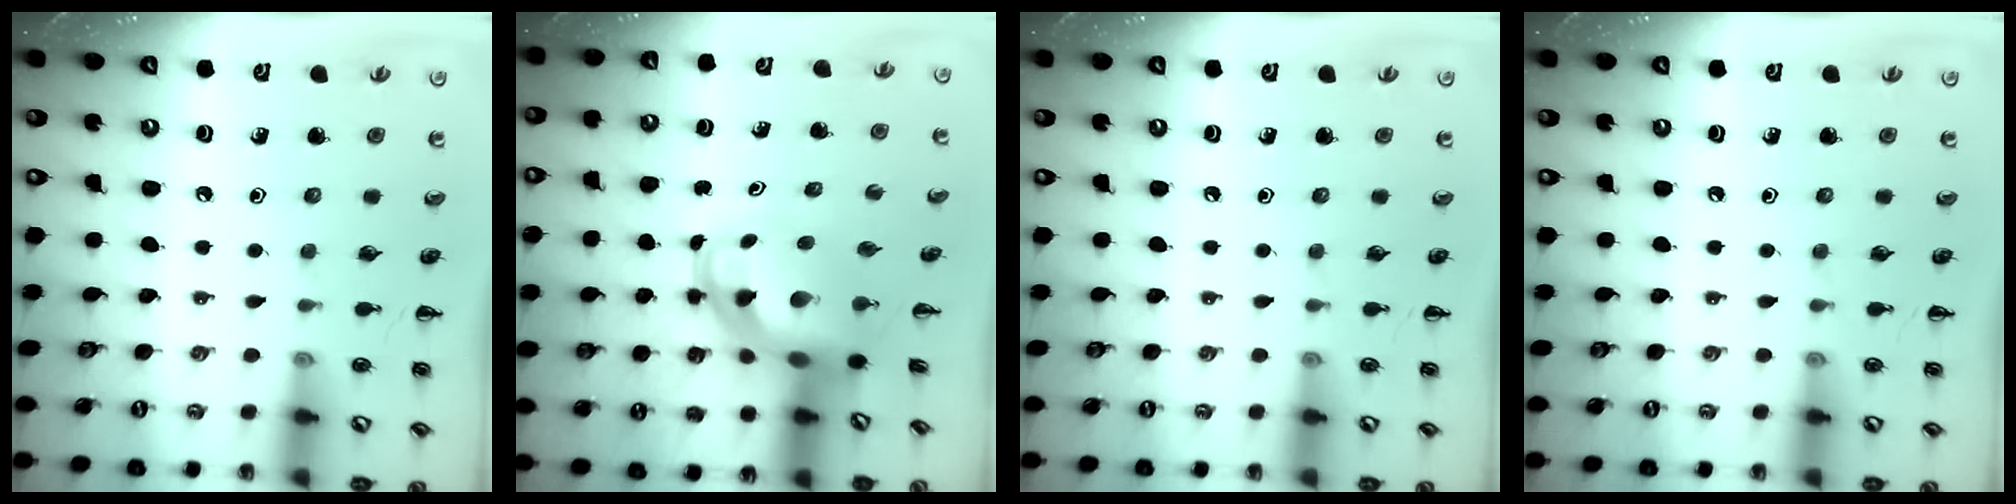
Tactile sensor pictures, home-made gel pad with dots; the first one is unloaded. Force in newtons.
{"total": 5.9, "press": 5.7, "slide": 1.5}
{"total": 0.0}
{"total": 0.0}